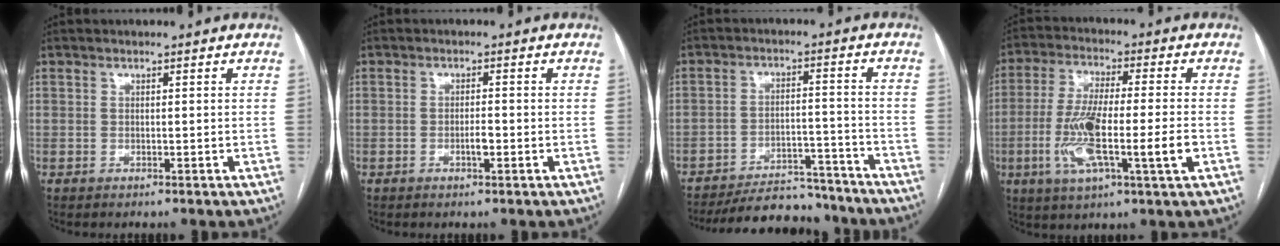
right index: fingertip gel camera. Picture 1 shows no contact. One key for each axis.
{"total": 1.9, "fx": -0.7, "fy": 0.4, "fz": 1.7, "tx": -0.031, "ty": 0.001, "tz": -0.011}
{"total": 14.3, "fx": -13.3, "fy": 3.9, "fz": 3.6, "tx": -0.050, "ty": 0.011, "tz": -0.188}
{"total": 13.0, "fx": -3.2, "fy": 1.2, "fz": 12.6, "tx": -0.242, "ty": -0.007, "tz": -0.058}